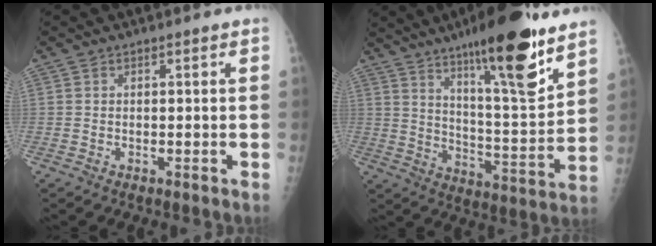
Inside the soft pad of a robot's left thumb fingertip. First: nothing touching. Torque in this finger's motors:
{"motor_torque": [1.15, -0.17, 1.68, -1.08, 0.48]}